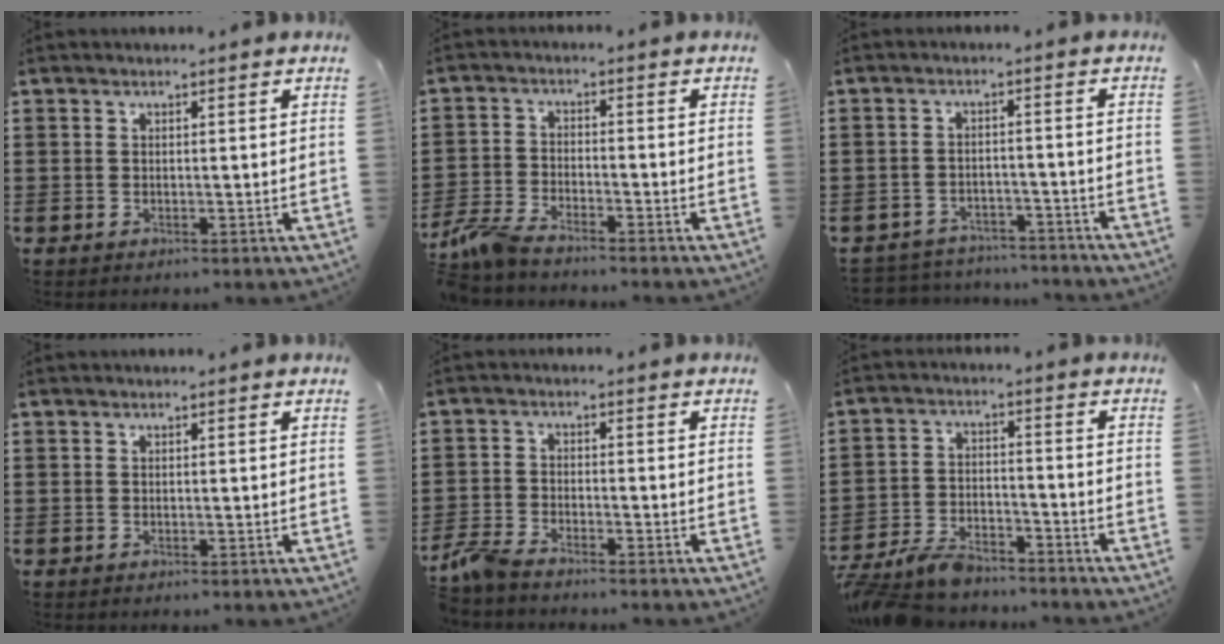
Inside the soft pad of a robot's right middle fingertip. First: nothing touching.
{"total": 4.9, "force": [-4.3, 0.7, 2.2], "torque": [-0.071, -0.010, -0.091]}
{"total": 3.7, "force": [-3.7, 0.4, -0.2], "torque": [-0.004, 0.000, -0.079]}
{"total": 0.0}
{"total": 3.7, "force": [-3.3, 0.5, 1.5], "torque": [-0.054, -0.007, -0.074]}
{"total": 6.5, "force": [-6.0, 1.5, 2.0], "torque": [-0.056, 0.004, -0.120]}